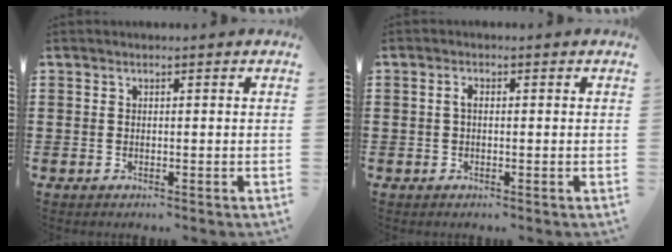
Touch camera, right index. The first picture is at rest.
{"total": 1.3, "force": [-0.1, 0.4, 1.3], "torque": [-0.026, -0.001, -0.001]}